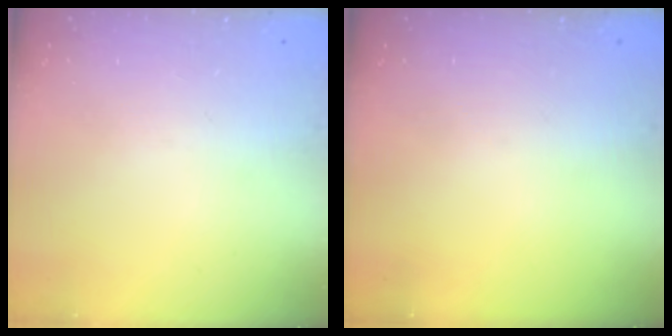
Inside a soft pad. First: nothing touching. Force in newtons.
{"total": 0.0}